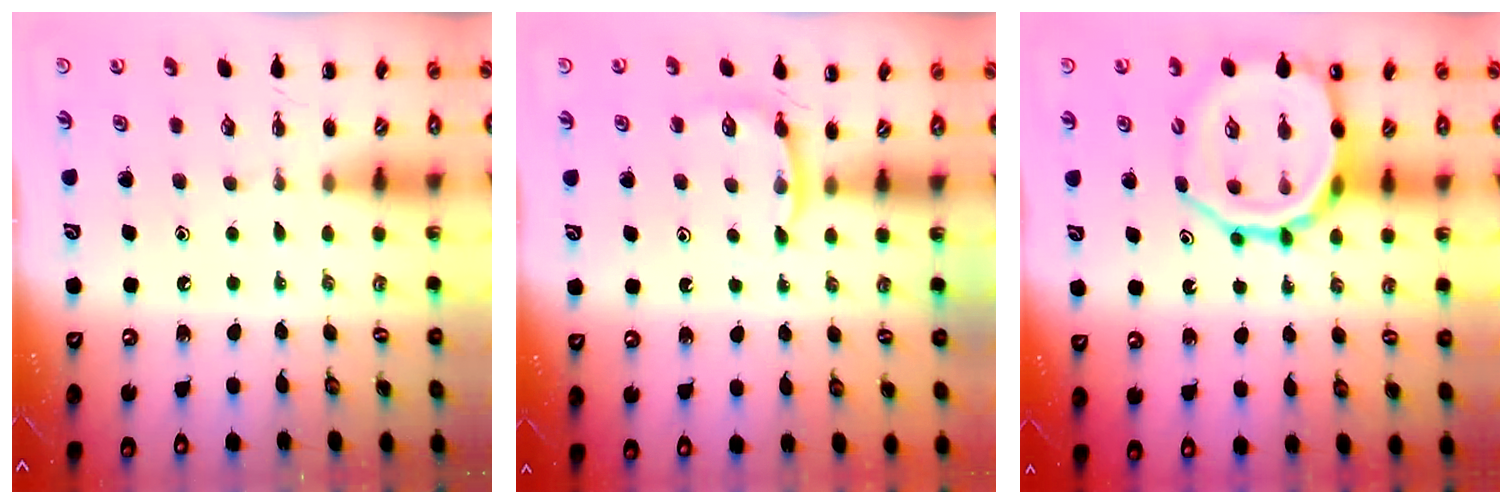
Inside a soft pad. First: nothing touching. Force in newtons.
{"total": 4.5, "press": 4.4, "slide": 1.1}
{"total": 17.3, "press": 17.1, "slide": 2.7}